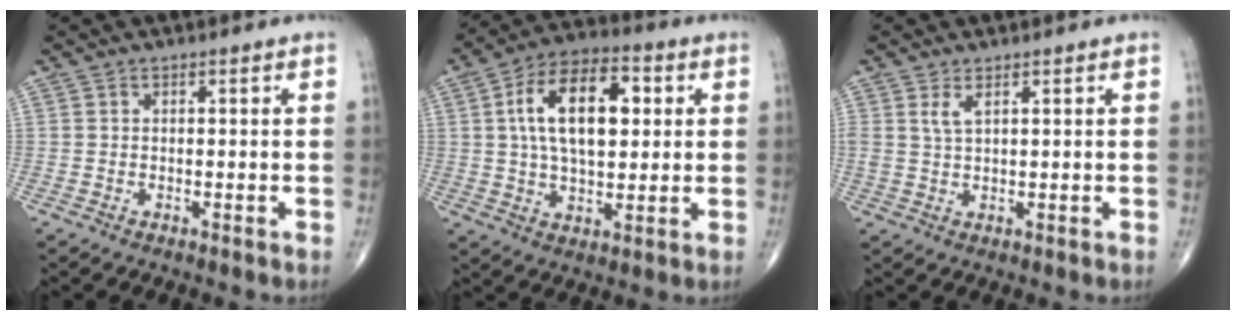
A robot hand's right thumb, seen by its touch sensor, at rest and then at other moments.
{"total": 16.3, "force": [3.2, 8.7, 13.3], "torque": [-0.212, 0.012, 0.051]}
{"total": 2.4, "force": [1.3, 0.8, 1.8], "torque": [-0.043, -0.003, 0.032]}